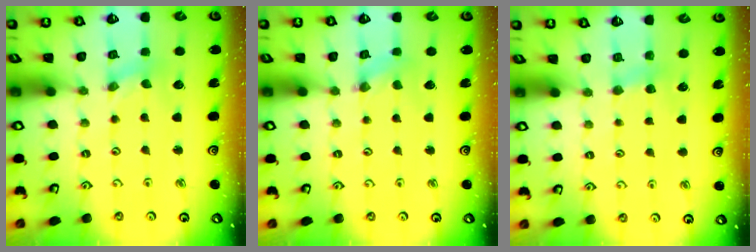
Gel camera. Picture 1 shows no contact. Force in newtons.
{"total": 0.0}
{"total": 3.7, "press": 3.7, "slide": 0.4}